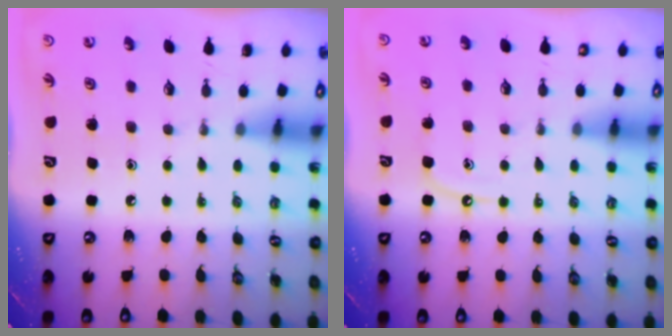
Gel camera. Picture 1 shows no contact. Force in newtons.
{"total": 5.2, "press": 5.2, "slide": 0.7}